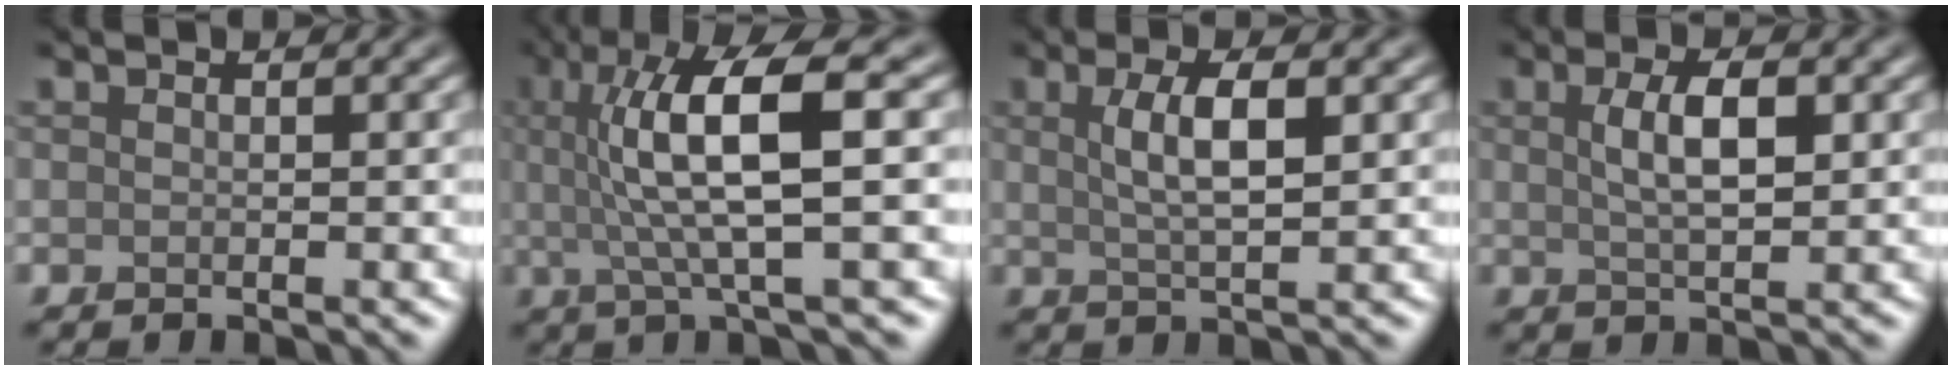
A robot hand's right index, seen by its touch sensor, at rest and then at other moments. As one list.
[{"total": 8.4, "force": [1.2, 1.9, 8.1], "torque": [-0.141, 0.002, 0.024]}, {"total": 4.1, "force": [1.0, 1.0, 3.8], "torque": [-0.072, 0.002, 0.020]}, {"total": 3.7, "force": [0.9, 1.2, 3.4], "torque": [-0.068, 0.002, 0.018]}]